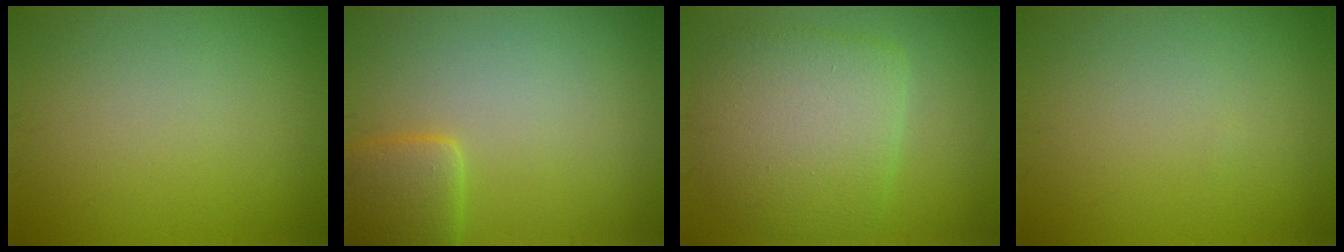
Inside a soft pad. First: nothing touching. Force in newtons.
{"total": 3.4, "press": 3.4, "slide": 0.3}
{"total": 7.1, "press": 7.1, "slide": 0.5}
{"total": 0.0}